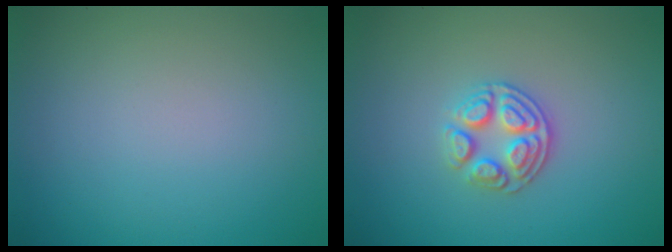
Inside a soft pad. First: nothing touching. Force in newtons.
{"total": 3.3, "press": 2.9, "slide": 1.6}